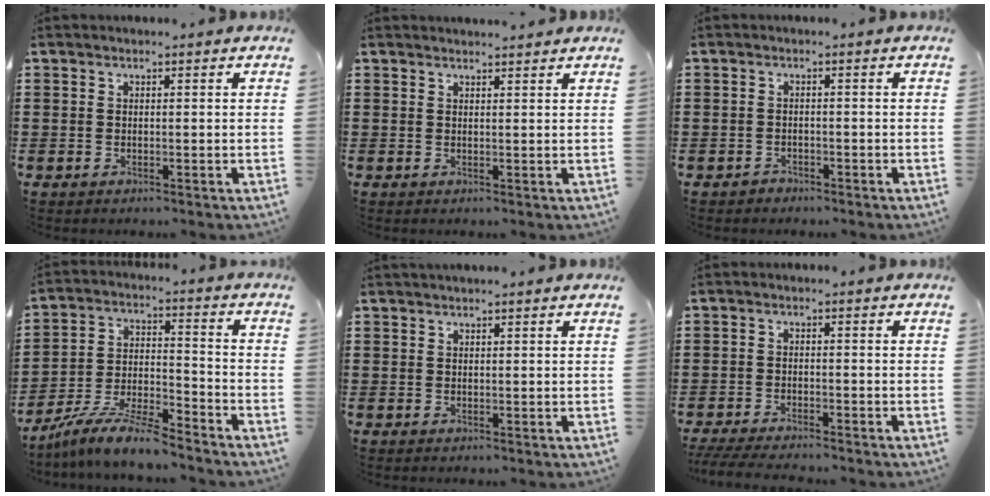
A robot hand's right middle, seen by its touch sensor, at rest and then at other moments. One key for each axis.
{"total": 1.2, "fx": 1.2, "fy": -0.2, "fz": 0.1, "tx": -0.004, "ty": -0.002, "tz": 0.022}
{"total": 1.3, "fx": -1.2, "fy": 0.6, "fz": -0.1, "tx": 0.000, "ty": 0.005, "tz": -0.028}
{"total": 8.7, "fx": -8.0, "fy": 0.6, "fz": 3.4, "tx": -0.067, "ty": 0.009, "tz": -0.156}
{"total": 0.5, "fx": 0.5, "fy": -0.1, "fz": 0.1, "tx": -0.003, "ty": 0.001, "tz": 0.009}
{"total": 3.4, "fx": -3.2, "fy": 0.1, "fz": 1.0, "tx": -0.030, "ty": -0.007, "tz": -0.069}